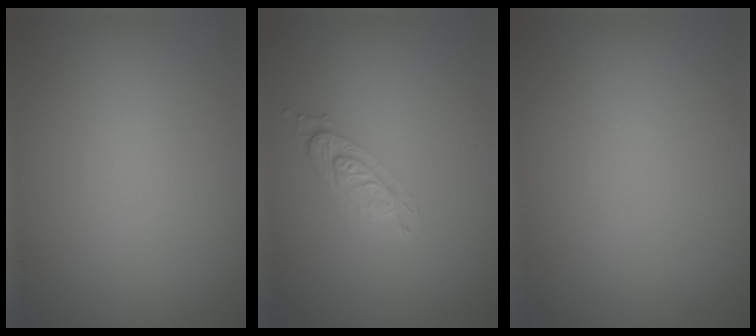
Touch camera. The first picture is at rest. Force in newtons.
{"total": 2.1, "press": 1.9, "slide": 0.8}
{"total": 0.0}